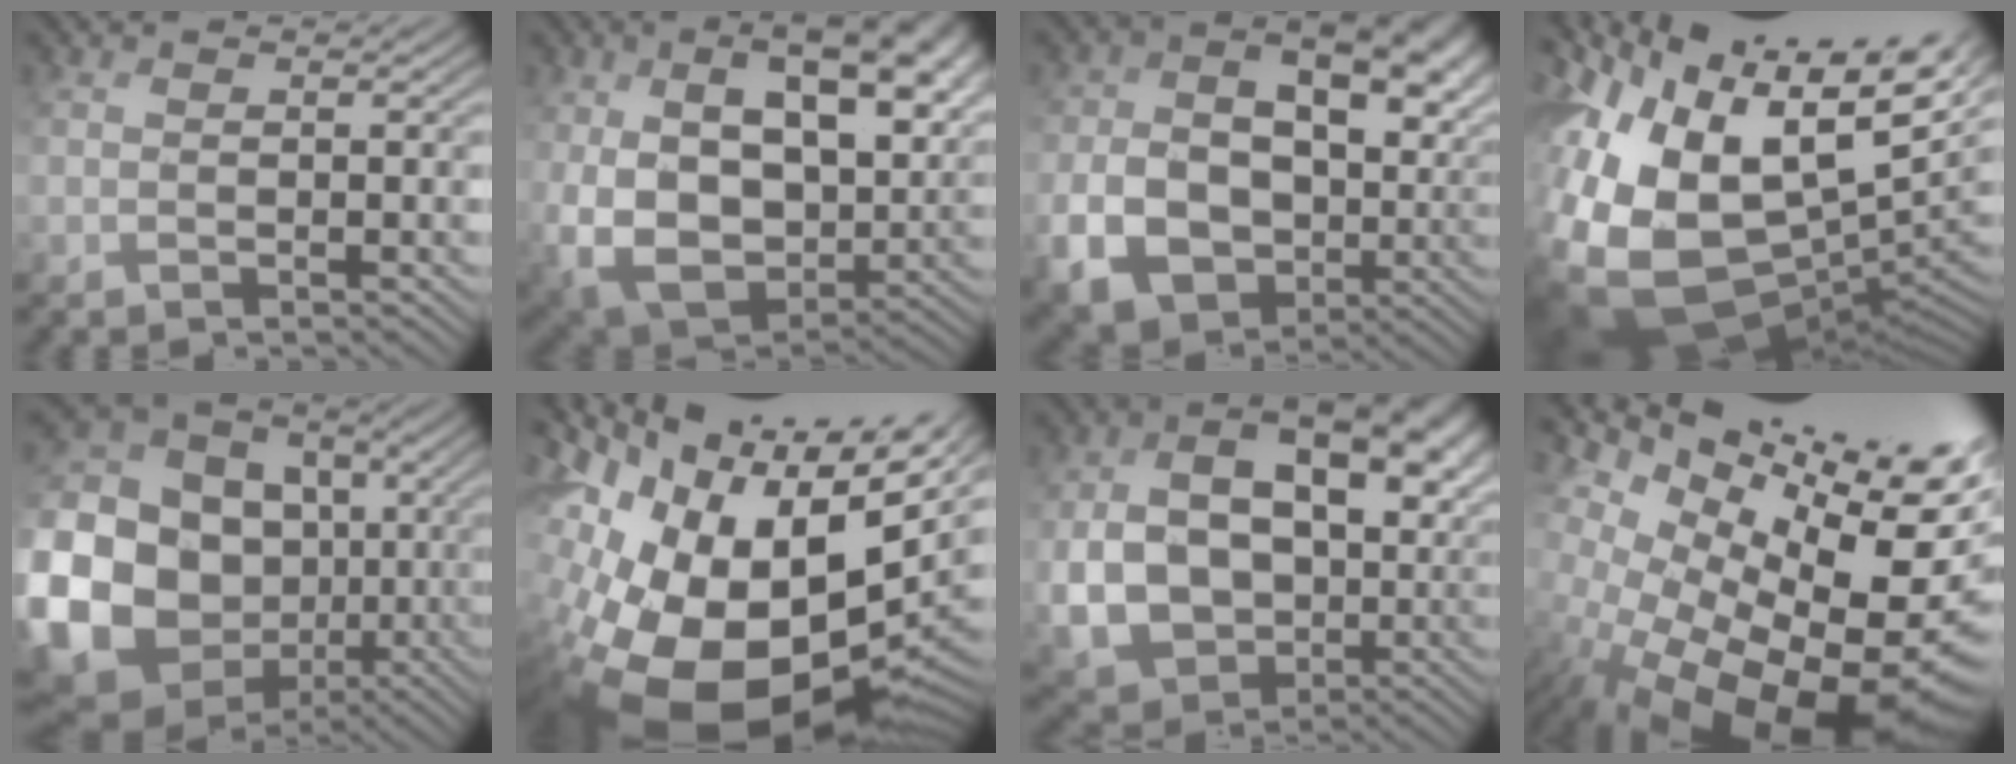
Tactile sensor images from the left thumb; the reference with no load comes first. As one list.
[{"total": 18.8, "force": [3.7, 12.1, 13.9], "torque": [-0.235, -0.019, 0.086]}, {"total": 15.8, "force": [0.2, 11.7, 10.5], "torque": [-0.179, -0.023, 0.027]}, {"total": 20.1, "force": [0.5, 11.9, 16.2], "torque": [-0.317, -0.036, 0.049]}, {"total": 25.6, "force": [-3.4, 22.6, 11.6], "torque": [-0.341, -0.043, -0.067]}, {"total": 21.7, "force": [-2.9, 14.7, 15.7], "torque": [-0.293, -0.048, -0.004]}, {"total": 15.8, "force": [1.9, 11.5, 10.7], "torque": [-0.187, -0.010, 0.055]}, {"total": 18.8, "force": [-2.7, 11.7, 14.5], "torque": [-0.211, -0.011, -0.002]}]